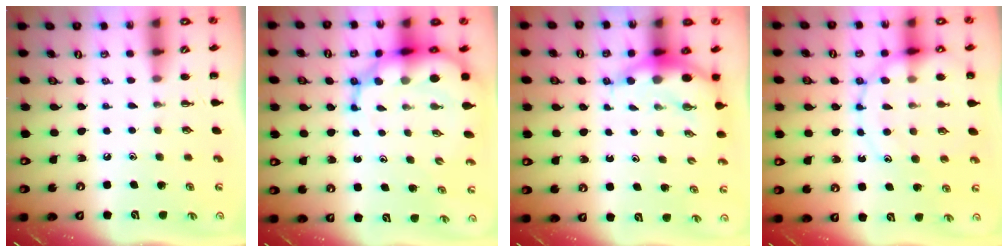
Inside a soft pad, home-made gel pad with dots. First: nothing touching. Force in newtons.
{"total": 12.1, "press": 11.8, "slide": 3.0}
{"total": 6.4, "press": 6.3, "slide": 1.2}
{"total": 15.5, "press": 15.2, "slide": 3.0}